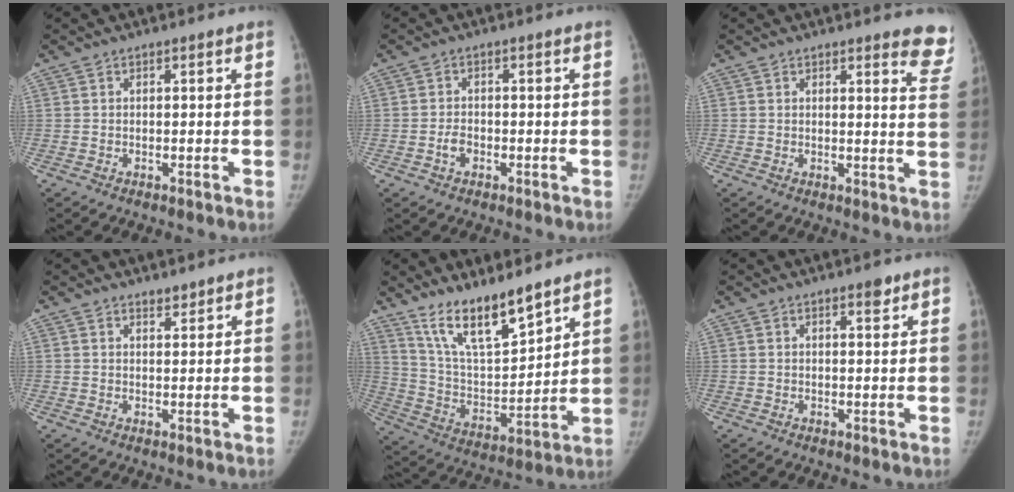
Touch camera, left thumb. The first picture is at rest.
{"total": 2.1, "force": [-0.8, 1.4, 1.3], "torque": [-0.023, 0.007, -0.016]}
{"total": 8.2, "force": [7.0, 1.9, 3.7], "torque": [-0.008, -0.042, 0.052]}
{"total": 1.9, "force": [1.7, 0.5, 0.5], "torque": [0.002, -0.015, 0.027]}
{"total": 14.9, "force": [11.4, 4.0, 8.7], "torque": [-0.126, -0.074, 0.218]}
{"total": 2.0, "force": [1.4, 0.5, 1.3], "torque": [-0.013, -0.009, 0.021]}